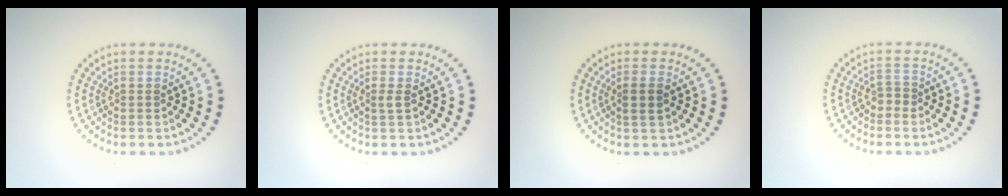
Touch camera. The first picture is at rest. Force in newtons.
{"total": 0.8, "press": 0.5, "slide": 0.6}
{"total": 1.7, "press": 1.6, "slide": 0.6}
{"total": 1.0, "press": 0.8, "slide": 0.5}